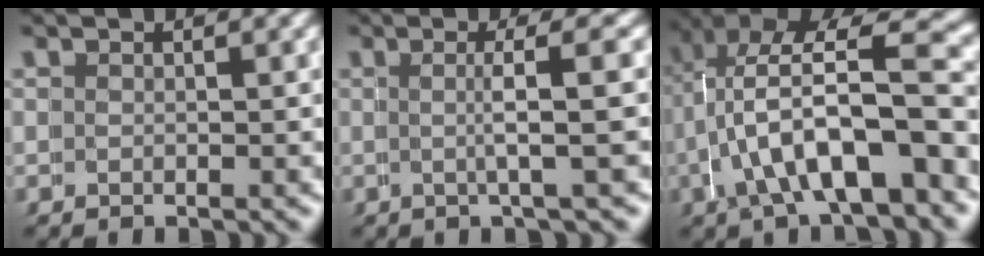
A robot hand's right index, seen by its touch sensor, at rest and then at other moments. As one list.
[{"total": 2.8, "force": [0.3, -1.9, 2.1], "torque": [-0.021, 0.005, 0.008]}, {"total": 7.6, "force": [-1.7, 3.3, 6.6], "torque": [-0.119, -0.013, -0.016]}]